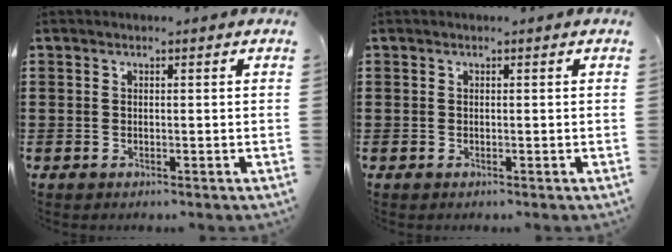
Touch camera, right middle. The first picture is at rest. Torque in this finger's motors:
{"motor_torque": [0.00, 0.00, 0.00, 0.00]}